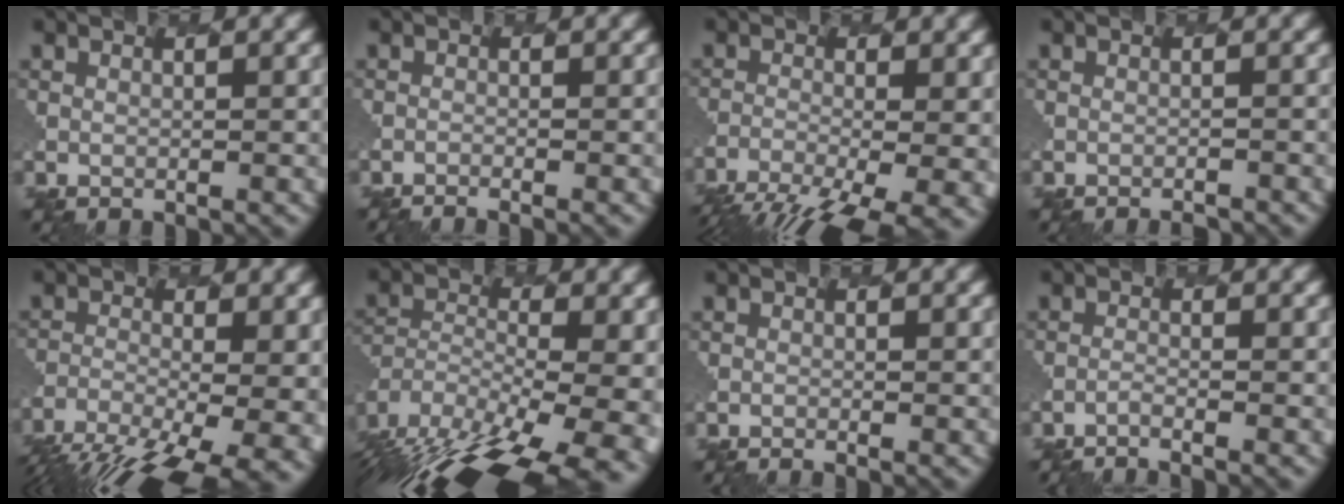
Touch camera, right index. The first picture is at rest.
{"total": 2.6, "force": [-2.3, 0.5, 1.1], "torque": [-0.004, 0.015, -0.041]}
{"total": 10.7, "force": [-8.0, 2.6, 6.7], "torque": [-0.124, -0.034, -0.105]}
{"total": 1.7, "force": [-1.6, 0.3, 0.6], "torque": [-0.001, 0.007, -0.023]}
{"total": 13.3, "force": [-9.9, 3.9, 7.9], "torque": [-0.145, -0.031, -0.128]}
{"total": 19.3, "force": [-14.1, 8.2, 10.3], "torque": [-0.212, -0.033, -0.171]}
{"total": 1.8, "force": [-1.5, 0.5, 0.9], "torque": [0.001, 0.013, -0.031]}
{"total": 2.7, "force": [-2.7, -0.3, 0.4], "torque": [-0.014, 0.003, -0.058]}